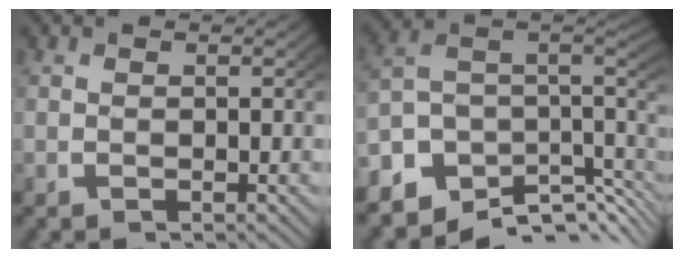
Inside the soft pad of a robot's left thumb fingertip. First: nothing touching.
{"total": 12.7, "force": [-3.5, 8.2, 9.0], "torque": [-0.169, -0.021, -0.049]}